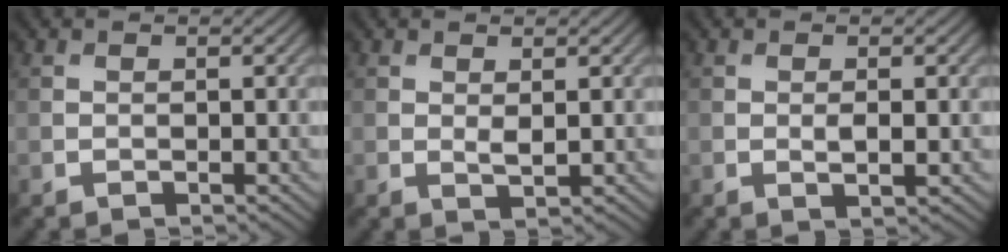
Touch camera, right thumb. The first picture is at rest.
{"total": 1.2, "force": [0.5, 0.4, 1.0], "torque": [-0.021, -0.006, 0.011]}
{"total": 1.6, "force": [0.0, 0.4, 1.5], "torque": [-0.028, -0.005, 0.000]}